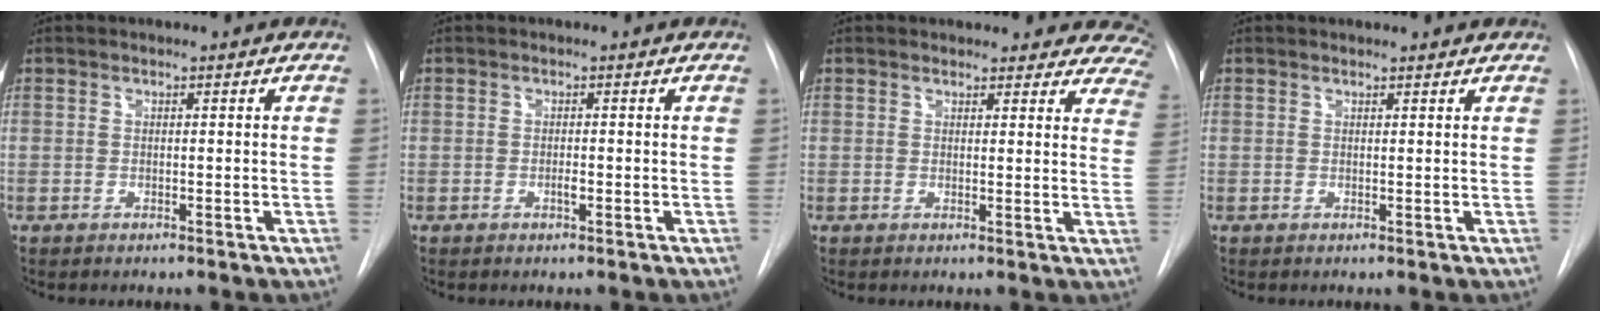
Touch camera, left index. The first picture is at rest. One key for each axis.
{"total": 1.0, "fx": -0.9, "fy": 0.0, "fz": 0.4, "tx": -0.005, "ty": -0.005, "tz": -0.017}
{"total": 13.9, "fx": 12.8, "fy": 4.9, "fz": 2.1, "tx": 0.013, "ty": -0.047, "tz": 0.107}
{"total": 2.4, "fx": 2.3, "fy": 0.5, "fz": 0.2, "tx": -0.008, "ty": 0.006, "tz": 0.018}